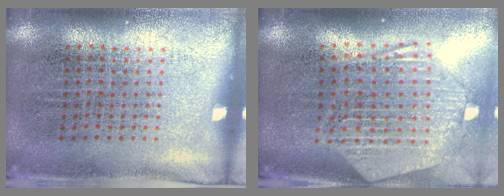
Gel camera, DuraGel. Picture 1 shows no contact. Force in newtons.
{"total": 2.8, "press": 2.3, "slide": 1.5}